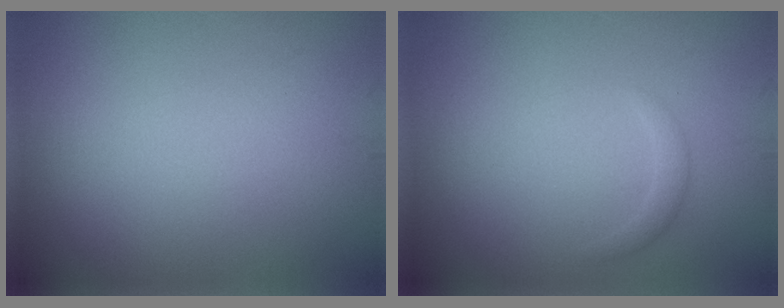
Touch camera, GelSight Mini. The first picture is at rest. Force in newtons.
{"total": 0.9, "press": 0.9, "slide": 0.1}